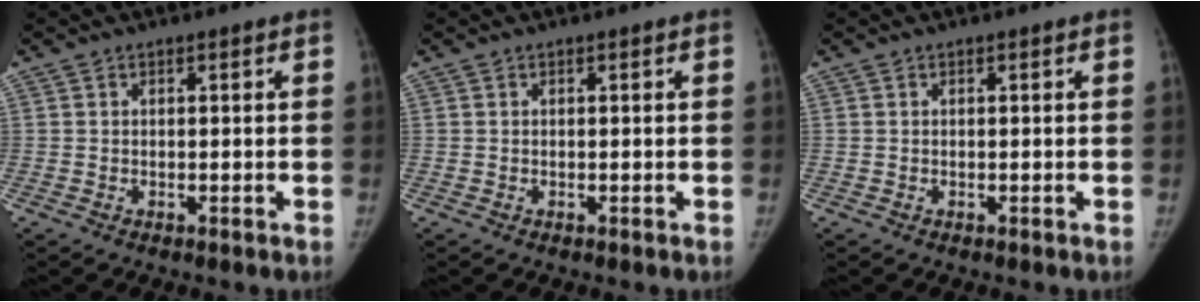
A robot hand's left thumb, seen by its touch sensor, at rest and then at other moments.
{"total": 0.0}
{"total": 0.0}